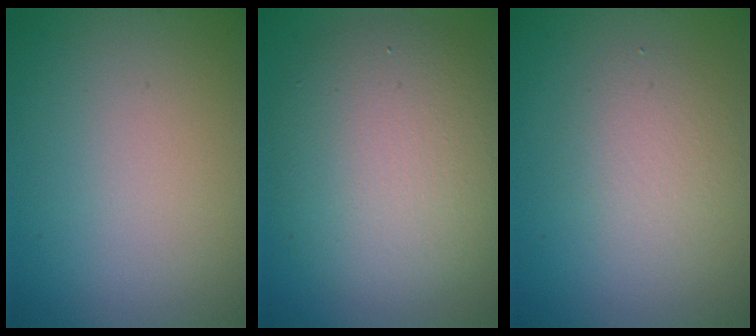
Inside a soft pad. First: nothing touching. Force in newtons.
{"total": 8.1, "press": 8.1, "slide": 0.5}
{"total": 2.4, "press": 2.4, "slide": 0.2}